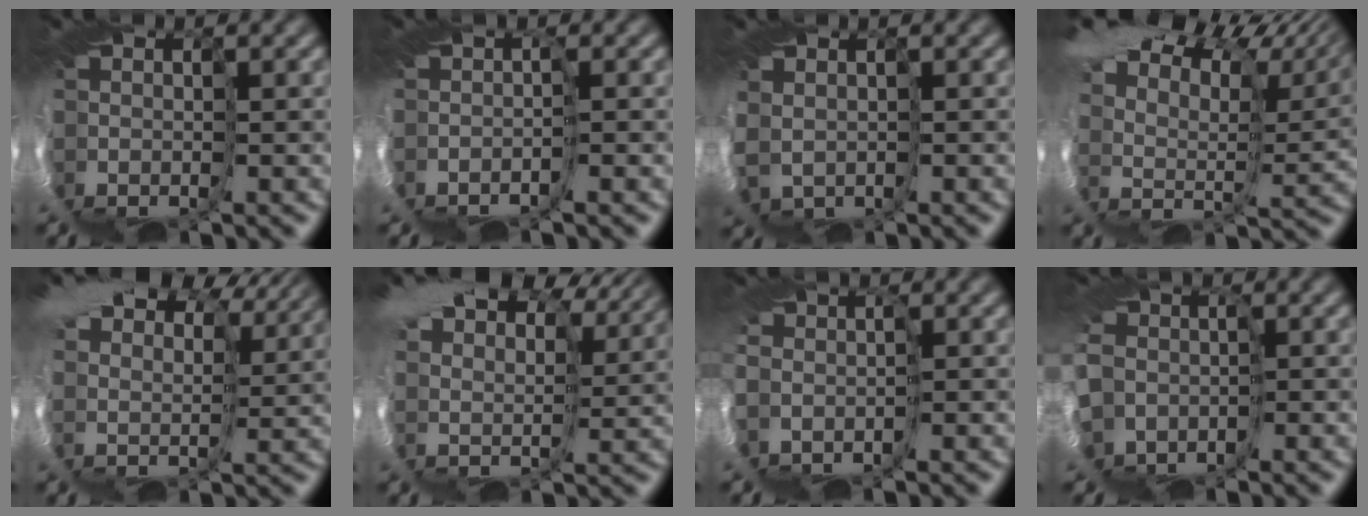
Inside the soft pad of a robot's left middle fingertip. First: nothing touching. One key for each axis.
{"total": 3.2, "fx": -0.9, "fy": -3.0, "fz": -0.5, "tx": 0.020, "ty": -0.009, "tz": 0.021}
{"total": 4.3, "fx": 1.2, "fy": 3.8, "fz": 1.7, "tx": -0.074, "ty": -0.014, "tz": 0.013}
{"total": 13.6, "fx": 13.2, "fy": -0.8, "fz": 3.0, "tx": -0.045, "ty": 0.028, "tz": 0.246}
{"total": 11.6, "fx": 10.0, "fy": 4.5, "fz": 3.7, "tx": -0.114, "ty": 0.015, "tz": 0.191}
{"total": 11.7, "fx": 10.7, "fy": 2.9, "fz": 3.6, "tx": -0.098, "ty": 0.024, "tz": 0.212}
{"total": 1.3, "fx": -0.7, "fy": -0.8, "fz": -0.7, "tx": 0.011, "ty": -0.008, "tz": 0.006}
{"total": 6.2, "fx": -3.9, "fy": 4.6, "fz": 1.2, "tx": -0.055, "ty": -0.019, "tz": -0.061}